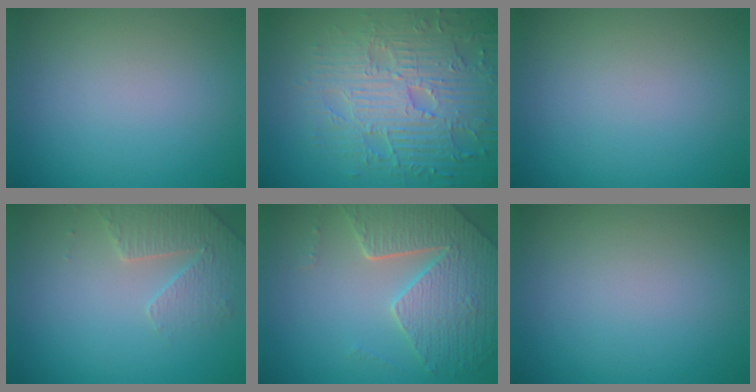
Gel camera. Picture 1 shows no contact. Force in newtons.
{"total": 7.7, "press": 5.9, "slide": 4.8}
{"total": 0.0}
{"total": 3.2, "press": 3.1, "slide": 0.8}
{"total": 6.1, "press": 5.0, "slide": 3.4}
{"total": 0.0}